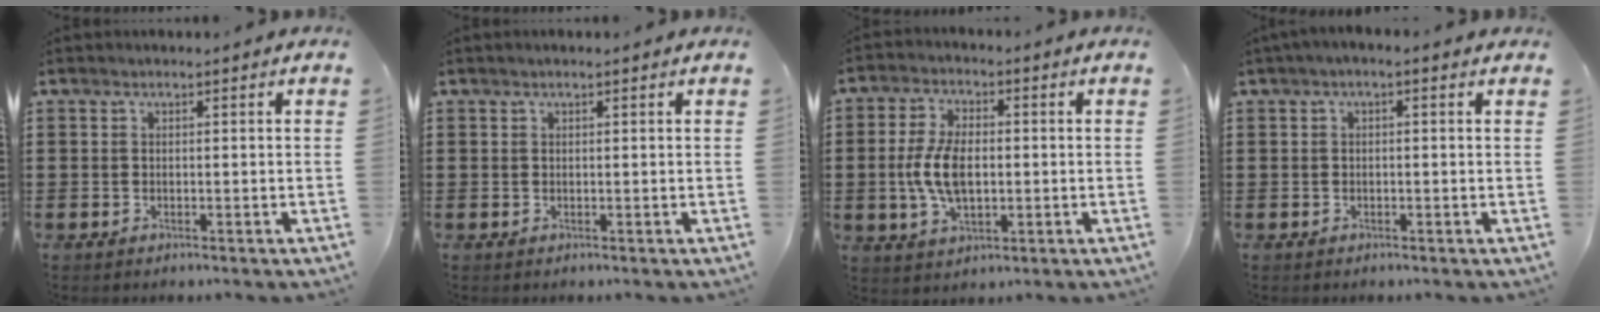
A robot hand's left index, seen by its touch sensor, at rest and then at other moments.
{"total": 0.6, "force": [0.4, 0.0, 0.4], "torque": [-0.008, 0.000, 0.007]}
{"total": 8.0, "force": [-0.3, 4.3, 6.8], "torque": [-0.152, 0.004, -0.010]}
{"total": 1.1, "force": [-0.5, 0.3, 1.0], "torque": [-0.017, -0.001, -0.009]}